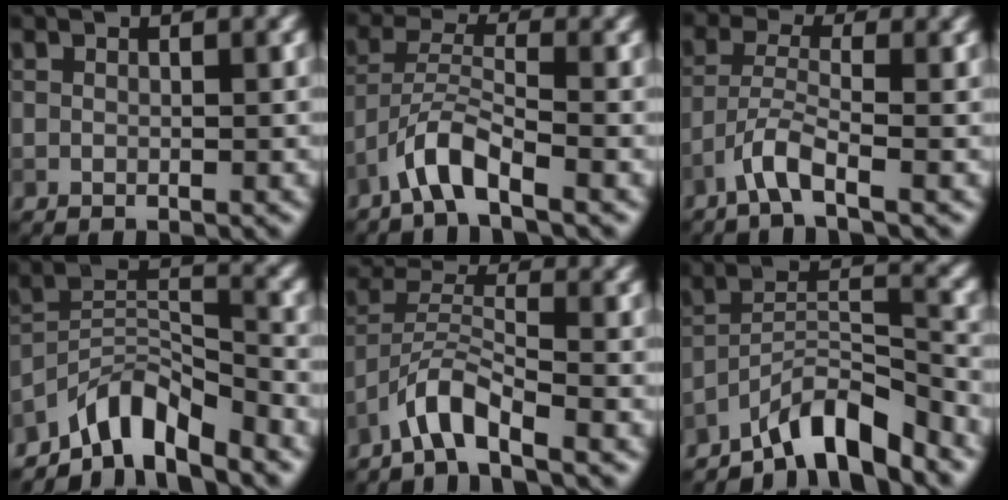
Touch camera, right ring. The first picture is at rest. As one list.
[{"total": 3.4, "force": [-2.5, 0.7, 2.3], "torque": [-0.045, 0.009, -0.056]}, {"total": 3.0, "force": [-1.8, 0.6, 2.3], "torque": [-0.051, 0.005, -0.047]}, {"total": 5.9, "force": [-5.0, 1.7, 2.6], "torque": [-0.031, 0.004, -0.101]}, {"total": 3.1, "force": [-2.4, 0.5, 1.9], "torque": [-0.037, 0.009, -0.054]}, {"total": 6.2, "force": [-5.2, 1.2, 3.1], "torque": [-0.044, 0.007, -0.097]}]